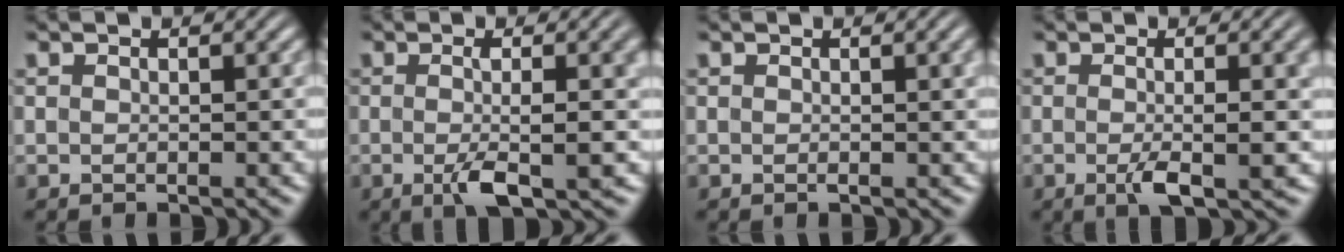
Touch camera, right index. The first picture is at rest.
{"total": 4.2, "force": [-1.3, 0.7, 3.9], "torque": [-0.064, -0.011, -0.017]}
{"total": 0.6, "force": [0.2, 0.0, 0.5], "torque": [-0.005, 0.003, 0.002]}
{"total": 3.4, "force": [-1.0, 0.5, 3.2], "torque": [-0.054, -0.010, -0.014]}